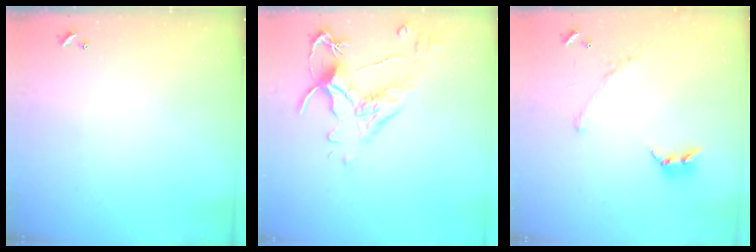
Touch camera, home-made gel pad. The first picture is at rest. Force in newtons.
{"total": 2.6, "press": 2.2, "slide": 1.3}
{"total": 1.5, "press": 1.0, "slide": 1.2}